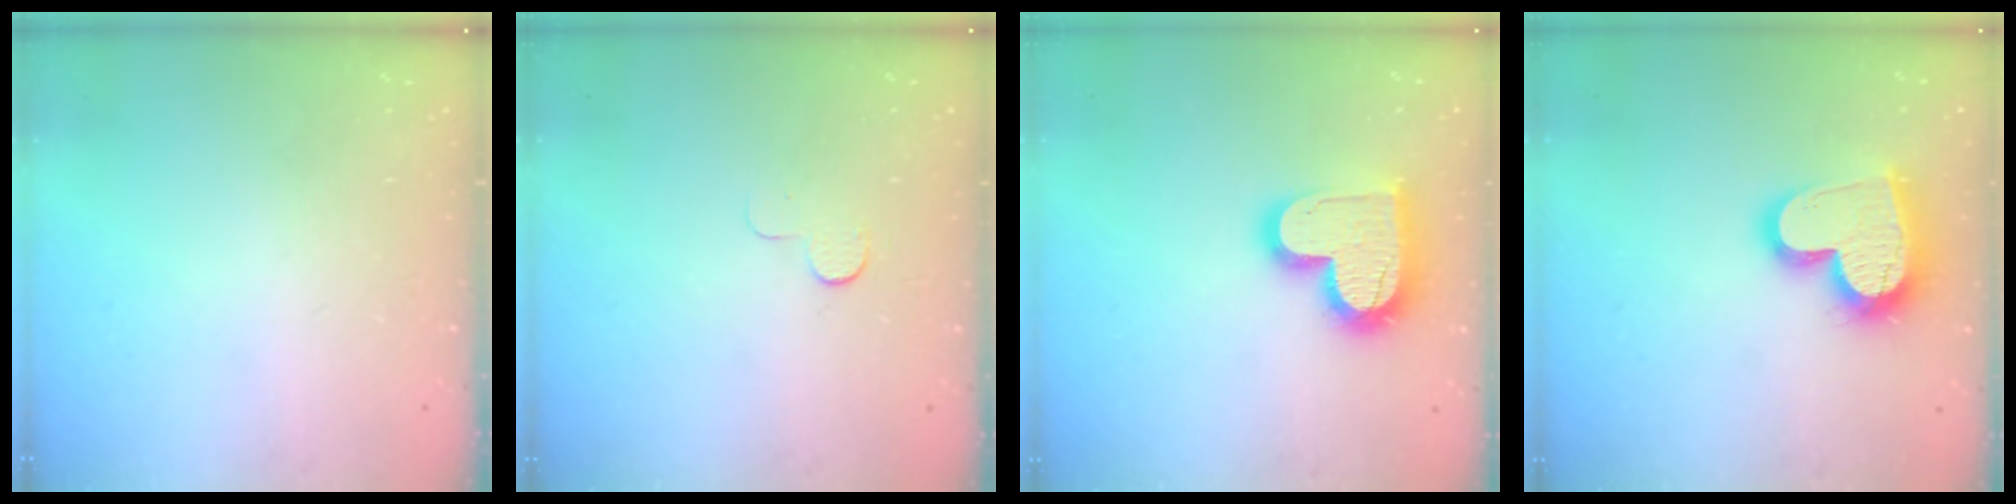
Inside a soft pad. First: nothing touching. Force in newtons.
{"total": 3.9, "press": 3.9, "slide": 0.4}
{"total": 16.9, "press": 16.9, "slide": 1.3}
{"total": 18.1, "press": 18.0, "slide": 1.5}